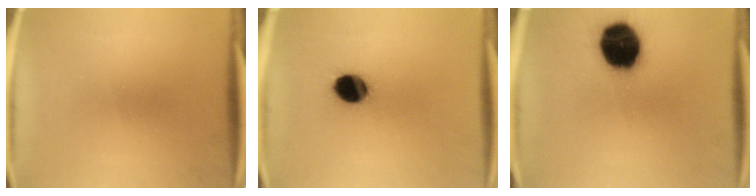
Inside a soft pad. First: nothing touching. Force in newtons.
{"total": 9.3}
{"total": 18.8}